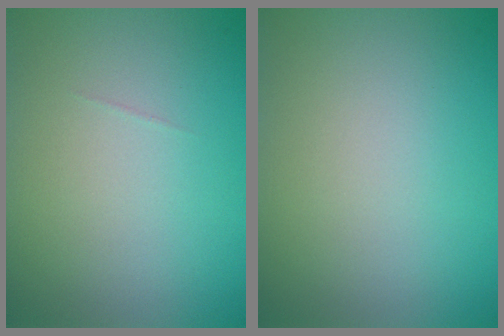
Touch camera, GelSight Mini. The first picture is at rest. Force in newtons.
{"total": 0.0}